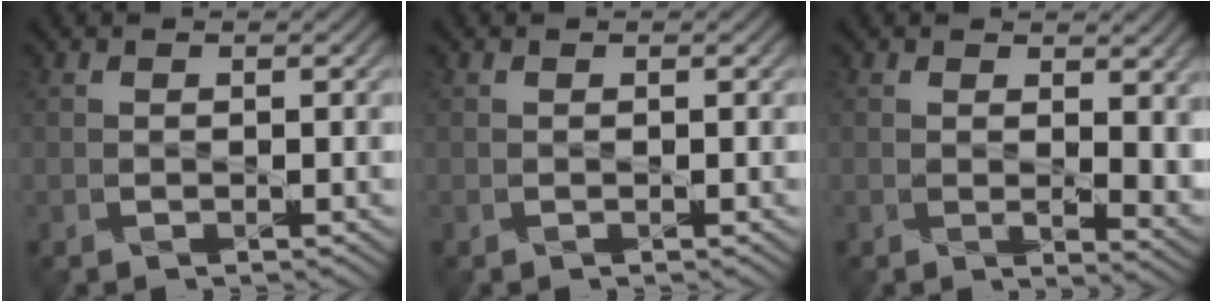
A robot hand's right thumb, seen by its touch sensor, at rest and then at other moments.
{"total": 0.0}
{"total": 7.3, "force": [1.5, 4.3, 5.7], "torque": [-0.100, -0.019, 0.045]}